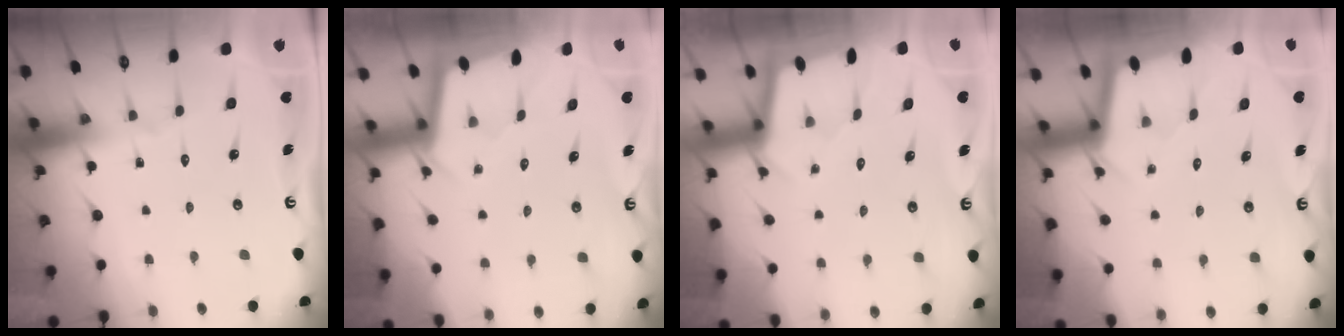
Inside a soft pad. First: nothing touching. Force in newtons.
{"total": 1.7, "press": 1.7, "slide": 0.1}
{"total": 1.7, "press": 1.7, "slide": 0.2}
{"total": 2.0, "press": 2.0, "slide": 0.1}